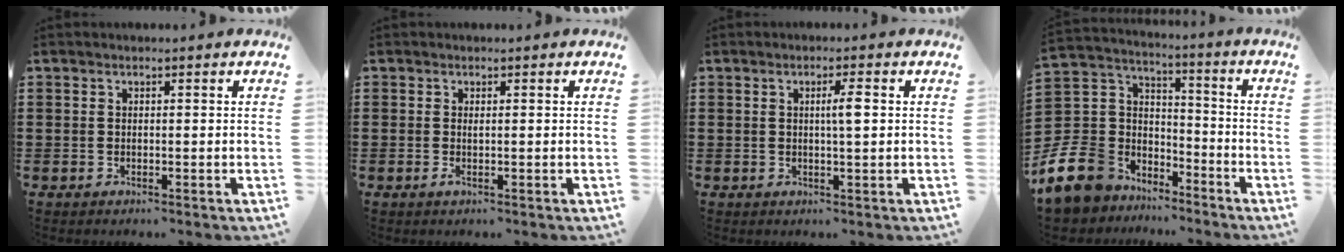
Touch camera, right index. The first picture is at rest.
{"total": 0.7, "force": [0.0, -0.1, 0.7], "torque": [-0.014, -0.007, 0.002]}
{"total": 2.8, "force": [0.5, 0.2, 2.7], "torque": [-0.053, 0.000, 0.006]}
{"total": 10.6, "force": [-6.7, 7.7, 2.8], "torque": [-0.123, 0.010, -0.134]}